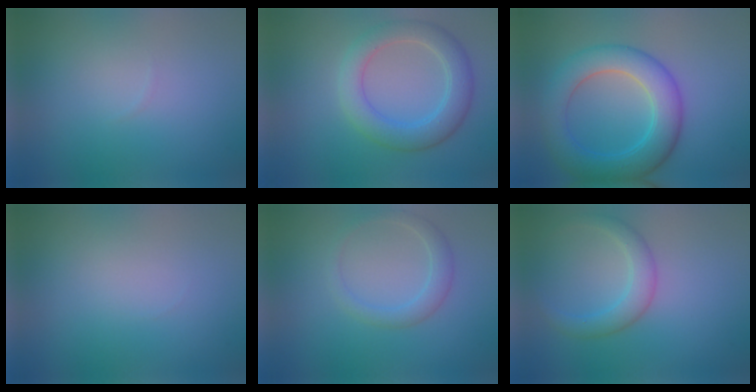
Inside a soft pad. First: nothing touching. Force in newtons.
{"total": 4.4, "press": 4.4, "slide": 0.2}
{"total": 6.5, "press": 6.5, "slide": 0.3}
{"total": 0.0}
{"total": 2.0, "press": 2.0, "slide": 0.1}
{"total": 2.0, "press": 2.0, "slide": 0.2}